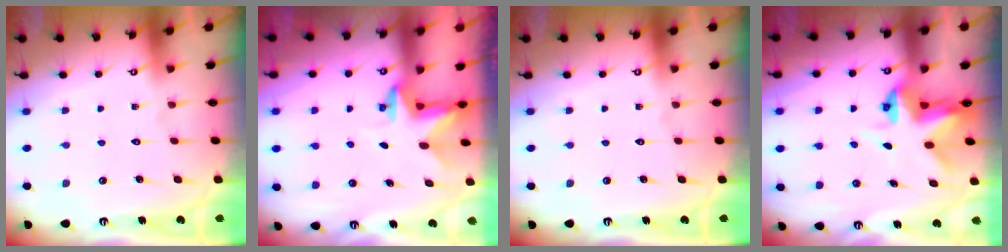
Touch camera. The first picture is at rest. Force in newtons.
{"total": 2.4, "press": 2.3, "slide": 0.4}
{"total": 0.0}
{"total": 4.1, "press": 4.1, "slide": 0.2}